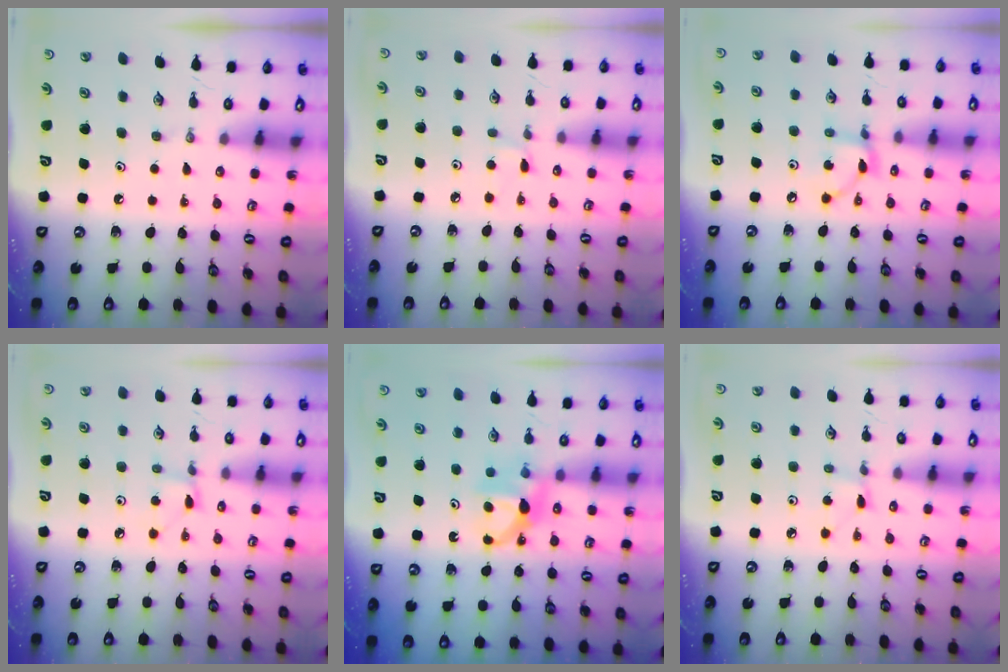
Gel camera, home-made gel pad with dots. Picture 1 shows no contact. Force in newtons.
{"total": 2.8, "press": 2.7, "slide": 0.5}
{"total": 6.1, "press": 6.1, "slide": 0.1}
{"total": 2.6, "press": 2.5, "slide": 0.4}
{"total": 7.4, "press": 7.4, "slide": 0.5}
{"total": 1.4, "press": 1.4, "slide": 0.2}